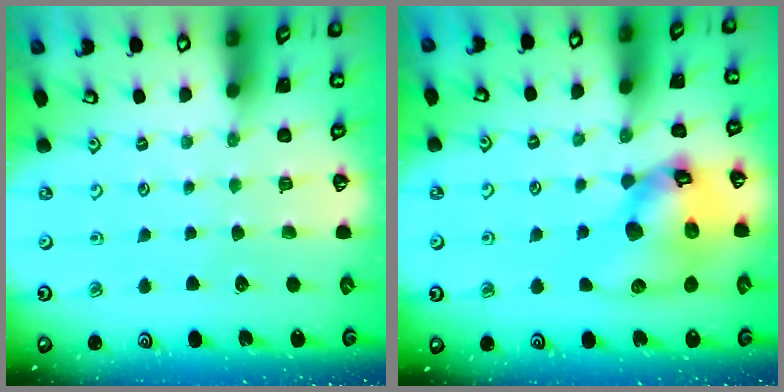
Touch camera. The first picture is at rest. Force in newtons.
{"total": 17.8, "press": 17.6, "slide": 2.4}